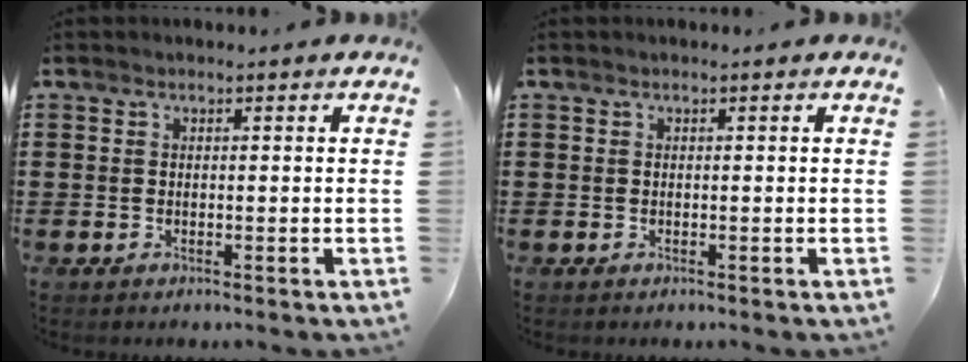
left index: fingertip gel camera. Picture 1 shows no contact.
{"total": 0.0}